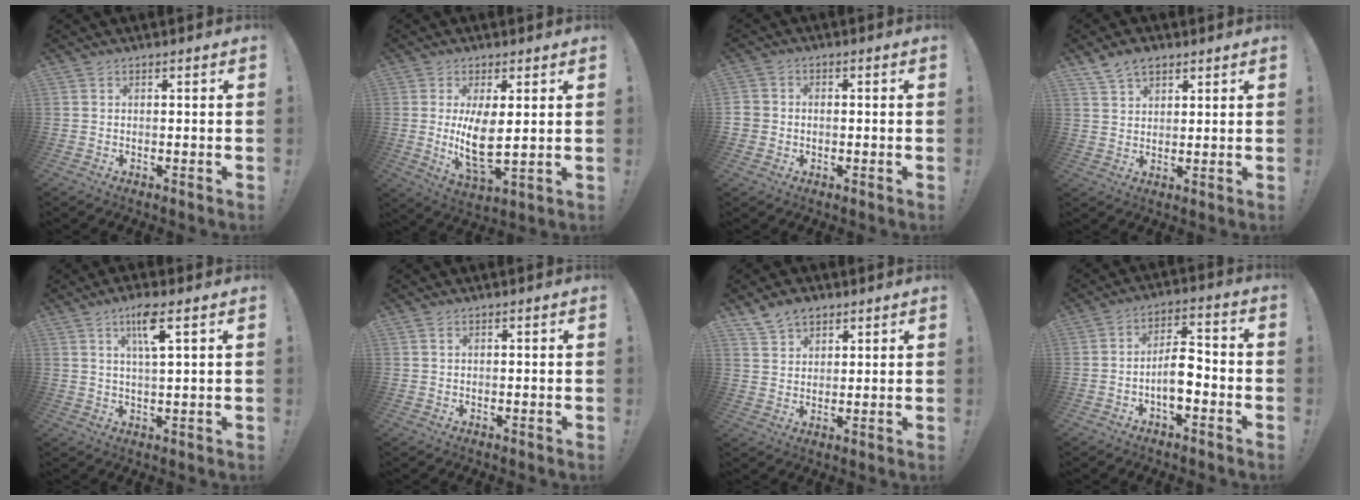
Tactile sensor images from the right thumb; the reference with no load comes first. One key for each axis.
{"total": 10.4, "fx": 1.8, "fy": 4.3, "fz": 9.2, "tx": -0.175, "ty": -0.029, "tz": 0.028}
{"total": 3.0, "fx": -0.9, "fy": 2.7, "fz": 1.0, "tx": -0.010, "ty": 0.007, "tz": -0.016}
{"total": 6.3, "fx": 4.4, "fy": 3.7, "fz": 2.5, "tx": -0.038, "ty": -0.019, "tz": 0.083}
{"total": 7.7, "fx": 3.9, "fy": 1.2, "fz": 6.5, "tx": -0.103, "ty": -0.007, "tz": 0.058}
{"total": 0.9, "fx": 0.6, "fy": 0.4, "fz": 0.6, "tx": -0.017, "ty": 0.003, "tz": 0.012}
{"total": 7.0, "fx": 5.0, "fy": 4.4, "fz": 2.0, "tx": -0.035, "ty": -0.022, "tz": 0.096}
{"total": 8.6, "fx": -2.8, "fy": 4.1, "fz": 7.0, "tx": -0.117, "ty": 0.014, "tz": -0.051}